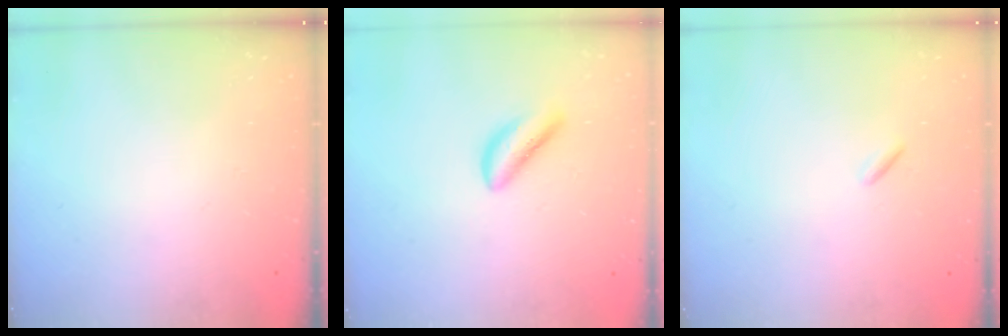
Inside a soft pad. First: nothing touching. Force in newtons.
{"total": 3.8, "press": 3.8, "slide": 0.2}
{"total": 0.8, "press": 0.7, "slide": 0.4}